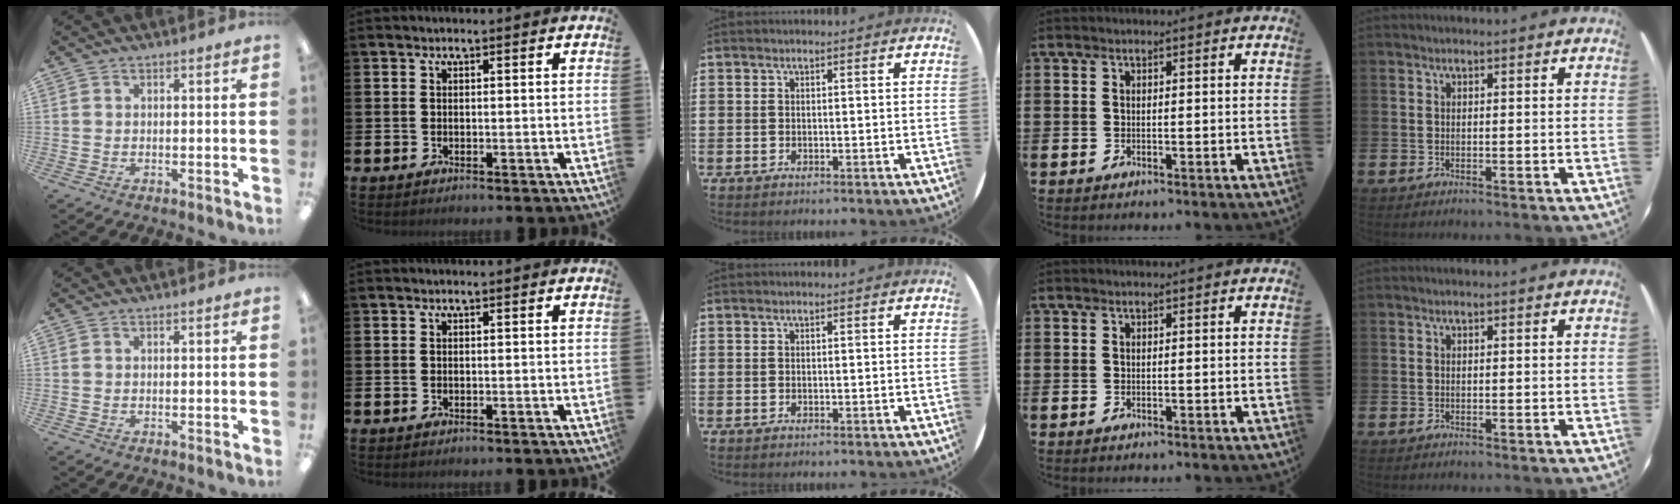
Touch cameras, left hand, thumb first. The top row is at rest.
{}